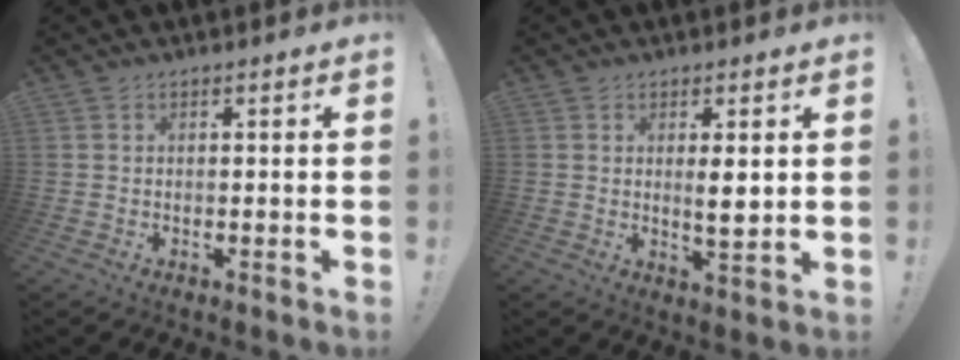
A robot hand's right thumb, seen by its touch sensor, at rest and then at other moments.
{"total": 4.5, "force": [1.0, 0.7, 4.3], "torque": [-0.059, -0.017, 0.013]}